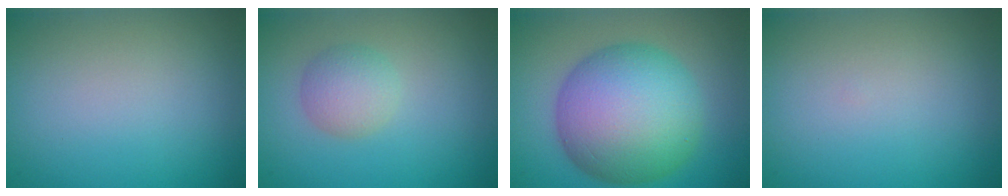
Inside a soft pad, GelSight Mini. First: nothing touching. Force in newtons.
{"total": 2.5, "press": 2.4, "slide": 0.2}
{"total": 11.8, "press": 11.8, "slide": 0.2}
{"total": 0.0}